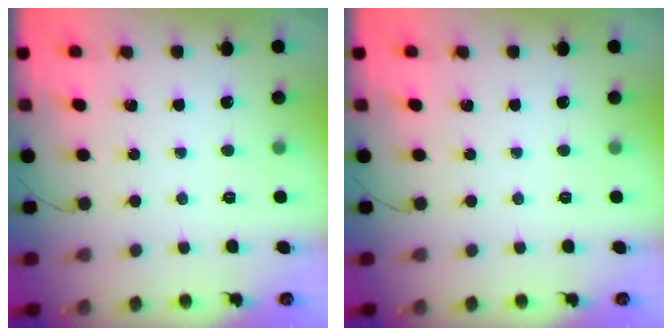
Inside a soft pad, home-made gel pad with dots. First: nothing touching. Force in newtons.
{"total": 0.0}